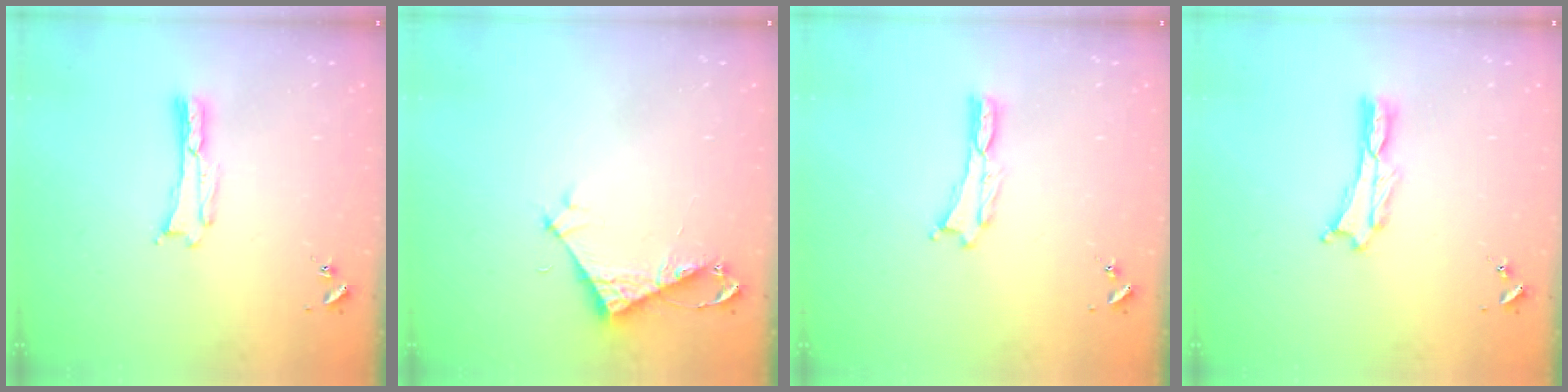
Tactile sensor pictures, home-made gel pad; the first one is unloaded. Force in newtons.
{"total": 4.9, "press": 4.9, "slide": 0.2}
{"total": 0.0}
{"total": 0.0}